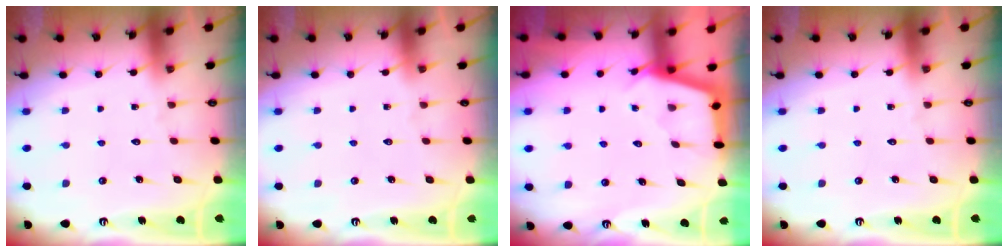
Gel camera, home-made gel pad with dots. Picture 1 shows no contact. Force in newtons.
{"total": 0.0}
{"total": 2.9, "press": 2.9, "slide": 0.3}
{"total": 0.0}